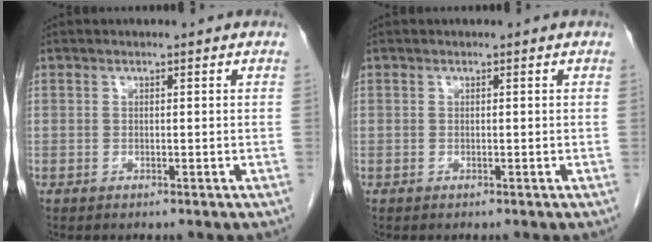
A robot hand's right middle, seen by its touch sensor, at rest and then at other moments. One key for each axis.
{"total": 0.0}